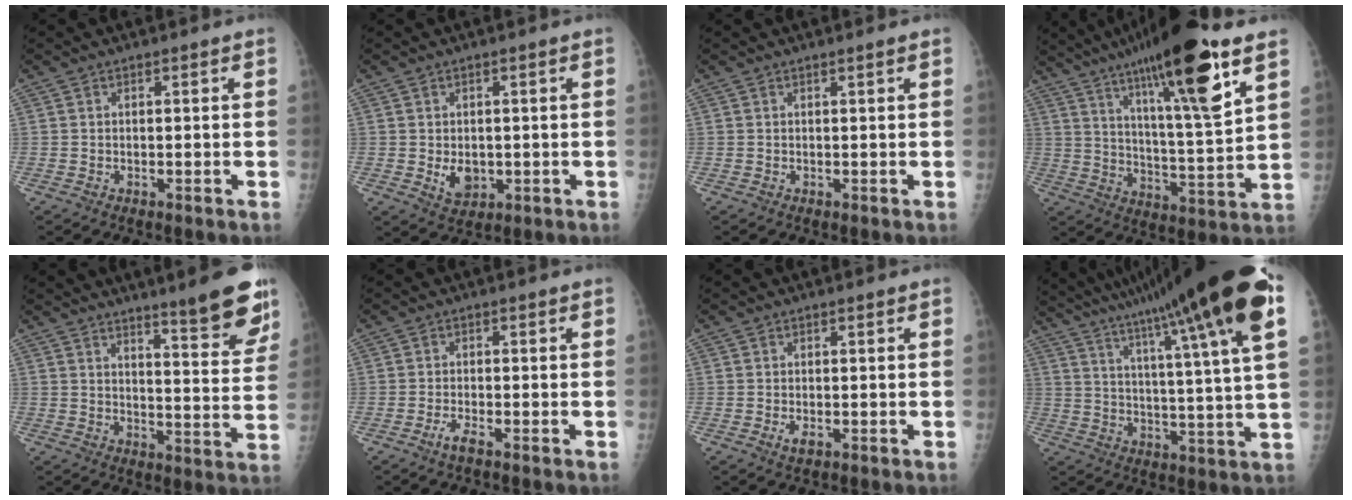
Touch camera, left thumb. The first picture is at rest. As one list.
[{"total": 4.5, "force": [-0.4, 3.4, 2.9], "torque": [-0.030, -0.006, 0.006]}, {"total": 0.5, "force": [0.5, 0.0, 0.2], "torque": [-0.006, 0.001, 0.007]}, {"total": 22.1, "force": [12.9, 3.4, 17.7], "torque": [-0.278, -0.048, 0.208]}, {"total": 12.8, "force": [9.3, 1.9, 8.6], "torque": [-0.083, -0.067, 0.126]}, {"total": 2.2, "force": [-1.4, 0.4, 1.7], "torque": [-0.042, 0.003, -0.032]}, {"total": 1.8, "force": [-0.5, 1.0, 1.4], "torque": [-0.025, -0.002, -0.008]}, {"total": 27.9, "force": [17.2, 2.1, 21.9], "torque": [-0.332, -0.038, 0.250]}]